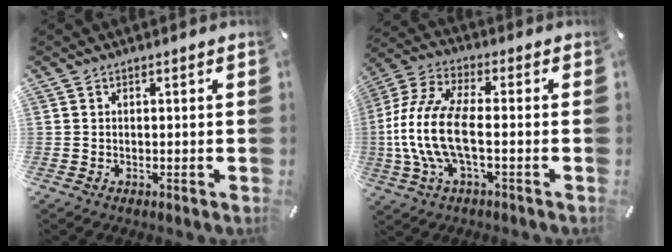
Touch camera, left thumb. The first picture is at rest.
{"total": 13.9, "force": [-2.4, 6.2, 12.3], "torque": [-0.269, -0.010, -0.045]}